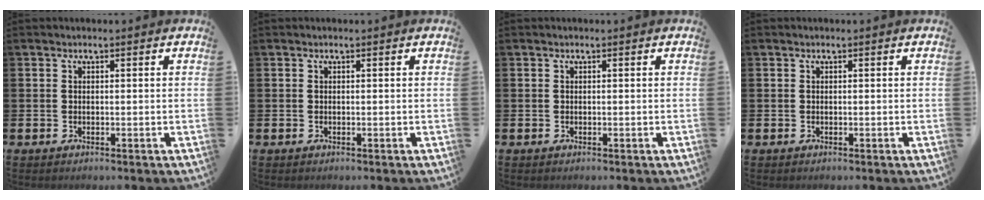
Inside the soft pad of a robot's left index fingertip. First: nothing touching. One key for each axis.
{"total": 0.0}
{"total": 0.0}
{"total": 0.0}